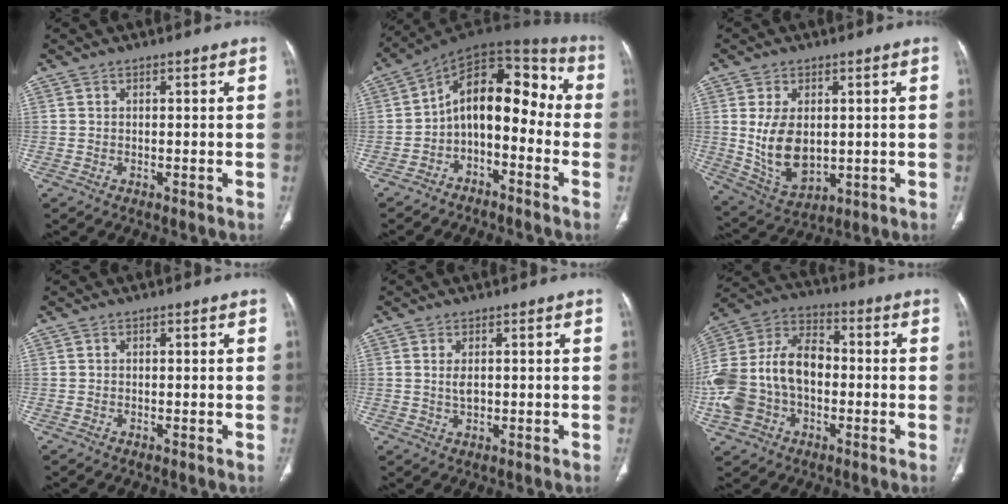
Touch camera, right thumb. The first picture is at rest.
{"total": 14.5, "force": [-3.0, 8.6, 11.3], "torque": [-0.136, 0.088, -0.060]}
{"total": 11.2, "force": [0.7, 7.1, 8.7], "torque": [-0.146, -0.012, 0.037]}
{"total": 0.0}
{"total": 2.2, "force": [0.3, 1.3, 1.8], "torque": [-0.035, -0.004, 0.008]}
{"total": 20.5, "force": [-2.7, 14.2, 14.5], "torque": [-0.307, 0.038, -0.051]}